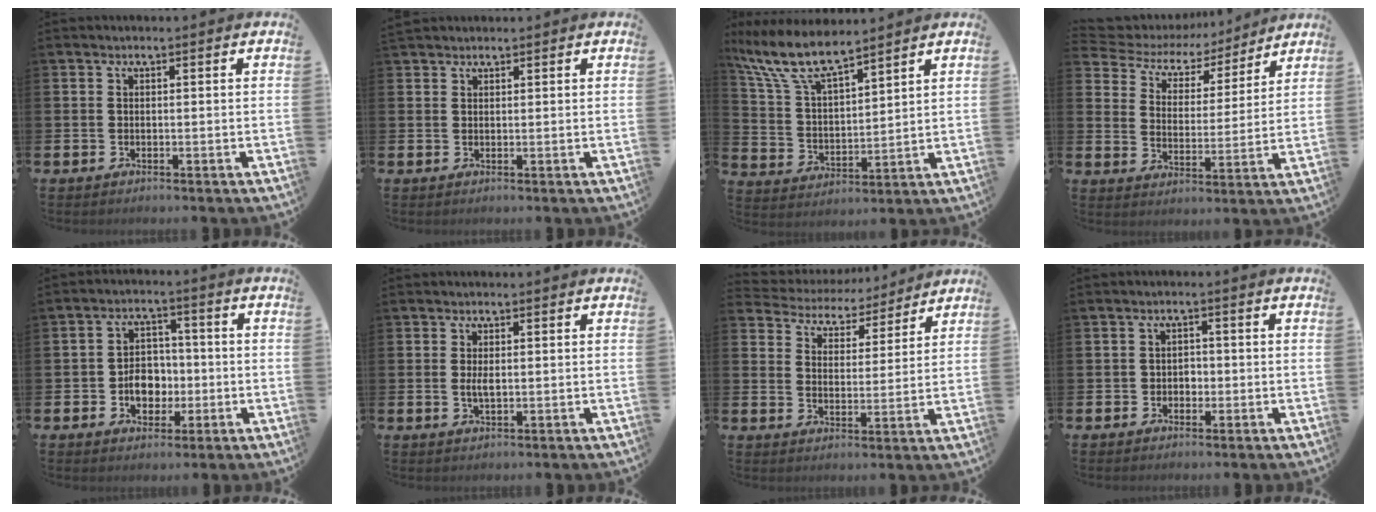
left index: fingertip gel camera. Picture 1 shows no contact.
{"total": 1.5, "force": [1.4, 0.6, 0.0], "torque": [0.008, -0.001, 0.025]}
{"total": 9.4, "force": [8.1, 2.0, 4.2], "torque": [-0.113, -0.034, 0.146]}
{"total": 6.0, "force": [5.3, 2.8, 0.8], "torque": [-0.043, -0.043, 0.085]}
{"total": 5.2, "force": [-1.2, 4.1, 2.9], "torque": [-0.041, 0.003, -0.030]}
{"total": 1.9, "force": [0.1, 0.8, 1.7], "torque": [-0.029, 0.000, -0.001]}
{"total": 4.8, "force": [4.4, 1.8, -0.3], "torque": [-0.015, -0.041, 0.071]}
{"total": 1.8, "force": [-0.5, 1.6, 0.6], "torque": [-0.003, 0.000, -0.016]}